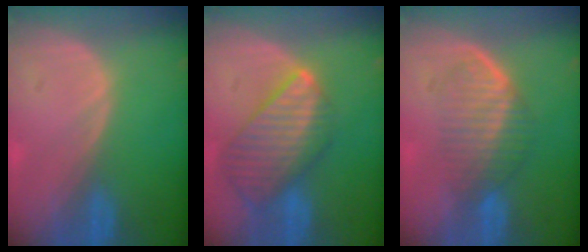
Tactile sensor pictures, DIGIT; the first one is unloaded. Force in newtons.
{"total": 9.6, "press": 8.4, "slide": 4.7}
{"total": 6.0, "press": 5.7, "slide": 1.6}